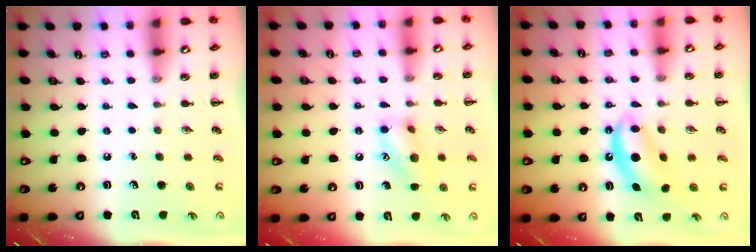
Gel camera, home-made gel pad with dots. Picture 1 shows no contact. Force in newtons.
{"total": 11.0, "press": 10.9, "slide": 1.1}
{"total": 6.8, "press": 6.7, "slide": 1.1}